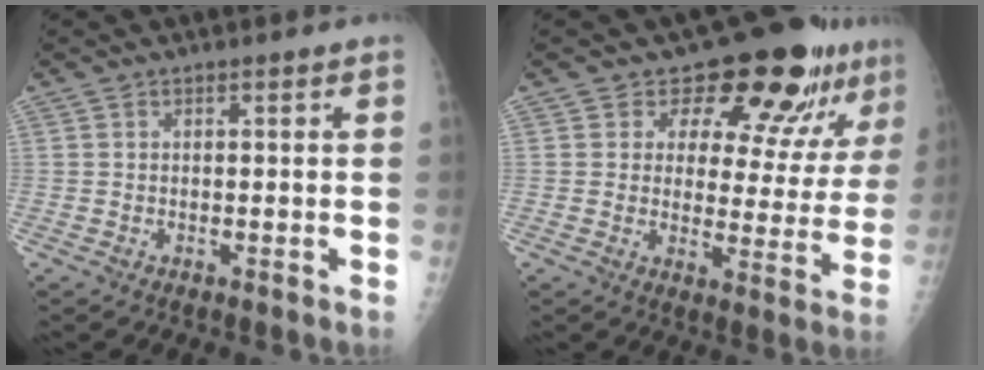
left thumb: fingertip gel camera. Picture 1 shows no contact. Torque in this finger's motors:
{"motor_torque": [0.24, 0.41, 0.11, -0.32, 0.05]}